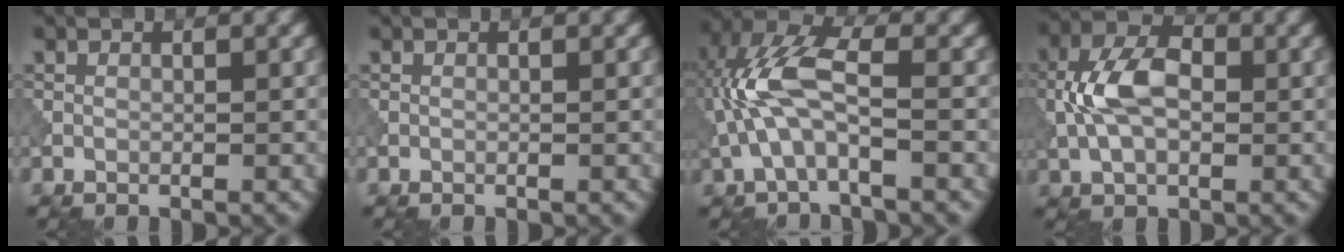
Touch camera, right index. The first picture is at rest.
{"total": 0.0}
{"total": 6.8, "force": [-0.8, 2.5, 6.3], "torque": [-0.152, 0.022, -0.021]}
{"total": 6.5, "force": [0.0, 3.9, 5.2], "torque": [-0.106, 0.010, -0.008]}